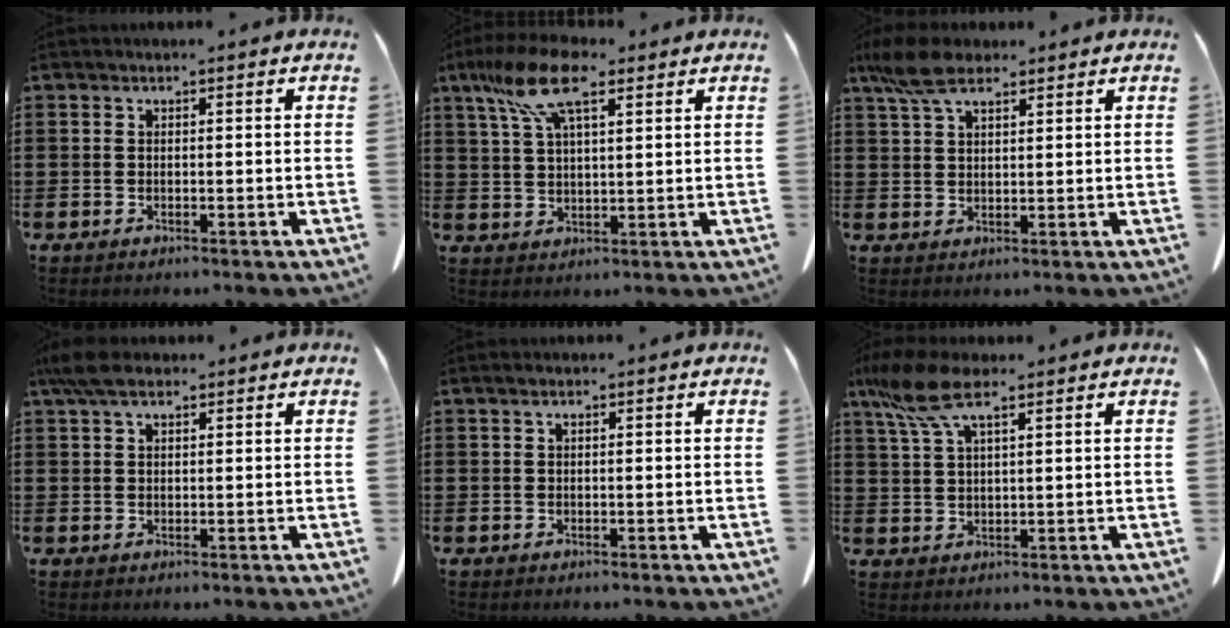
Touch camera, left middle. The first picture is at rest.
{"total": 10.2, "force": [6.1, 3.3, 7.5], "torque": [-0.173, -0.006, 0.108]}
{"total": 6.6, "force": [4.5, 2.4, 4.1], "torque": [-0.099, -0.003, 0.084]}
{"total": 4.4, "force": [3.0, 1.6, 2.8], "torque": [-0.064, 0.002, 0.058]}
{"total": 0.7, "force": [0.4, 0.1, 0.6], "torque": [-0.013, 0.000, 0.008]}
{"total": 8.1, "force": [5.0, 2.3, 5.9], "torque": [-0.140, -0.008, 0.089]}